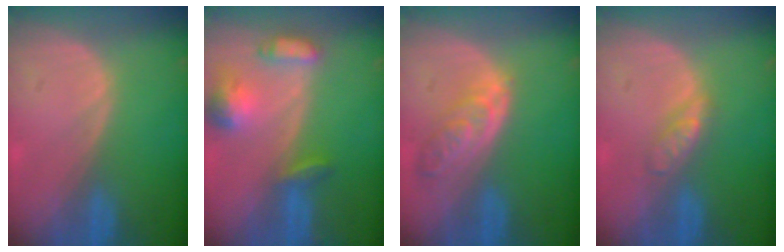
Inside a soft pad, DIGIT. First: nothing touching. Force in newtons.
{"total": 6.8, "press": 6.4, "slide": 2.3}
{"total": 5.4, "press": 5.2, "slide": 1.5}
{"total": 3.1, "press": 3.0, "slide": 0.3}